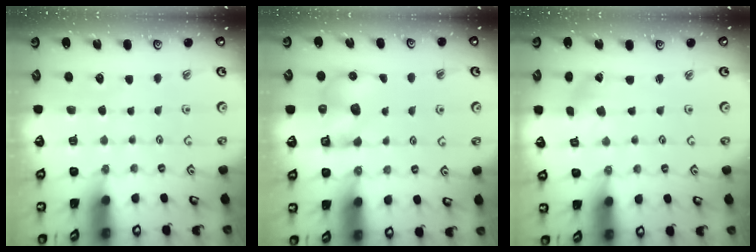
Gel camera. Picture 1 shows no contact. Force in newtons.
{"total": 7.6, "press": 7.6, "slide": 0.8}
{"total": 0.0}